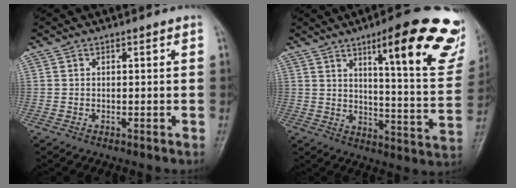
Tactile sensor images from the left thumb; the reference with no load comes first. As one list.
[{"total": 23.6, "force": [13.3, 4.9, 18.8], "torque": [-0.219, -0.058, 0.177]}]